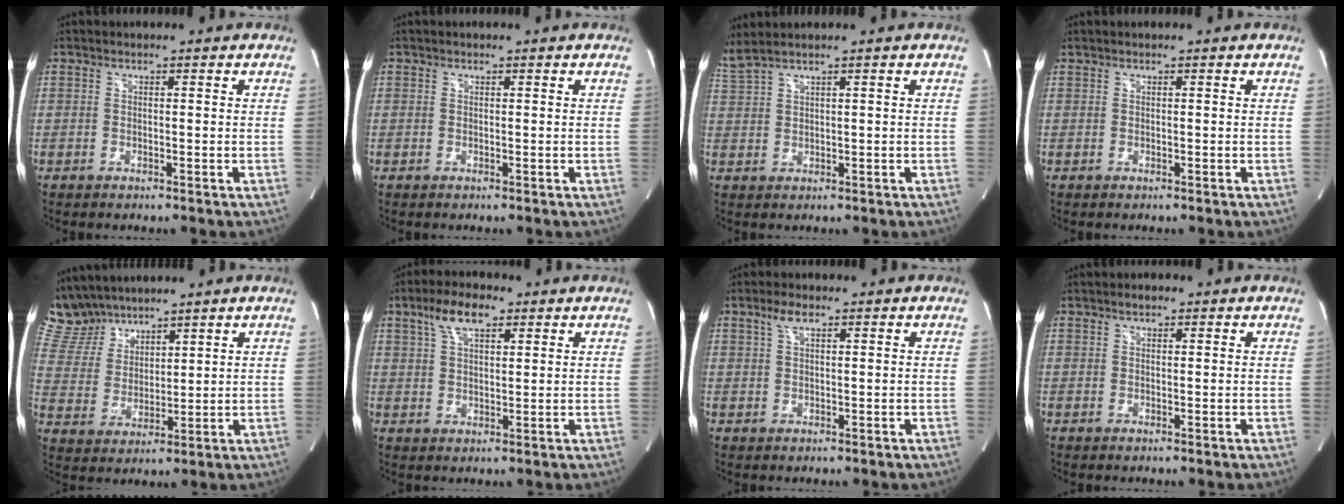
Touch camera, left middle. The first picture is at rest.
{"total": 0.0}
{"total": 4.0, "force": [3.3, -0.9, 2.0], "torque": [-0.062, 0.017, 0.081]}
{"total": 0.0}
{"total": 8.8, "force": [8.2, 2.9, 1.1], "torque": [-0.042, 0.014, 0.181]}
{"total": 6.7, "force": [4.0, 2.5, 4.8], "torque": [-0.098, 0.018, 0.074]}
{"total": 2.5, "force": [1.5, 0.8, 1.8], "torque": [-0.042, 0.007, 0.034]}
{"total": 1.3, "force": [1.0, 0.6, 0.7], "torque": [-0.016, 0.004, 0.015]}